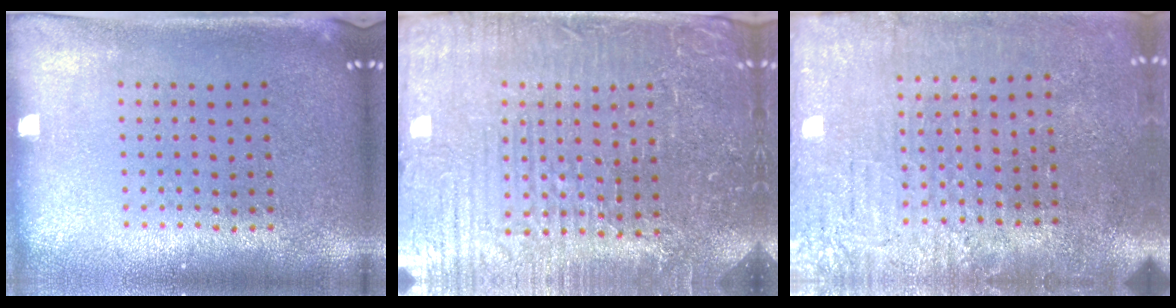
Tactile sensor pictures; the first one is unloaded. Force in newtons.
{"total": 5.2, "press": 4.9, "slide": 1.7}
{"total": 4.1, "press": 3.7, "slide": 1.7}